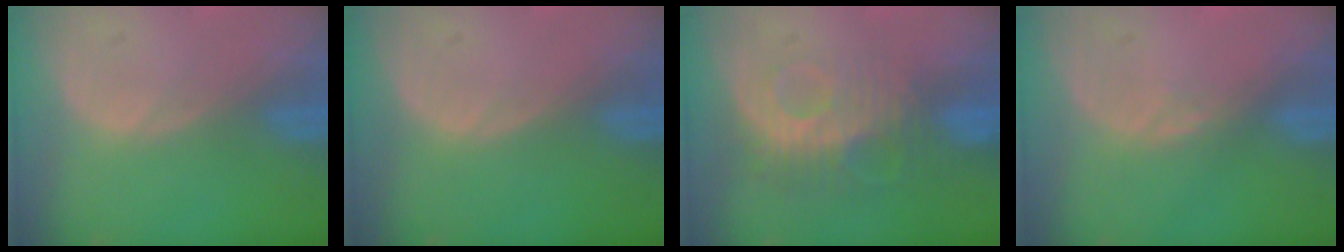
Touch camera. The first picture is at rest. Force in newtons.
{"total": 0.0}
{"total": 9.2, "press": 8.1, "slide": 4.5}
{"total": 1.1, "press": 1.0, "slide": 0.5}